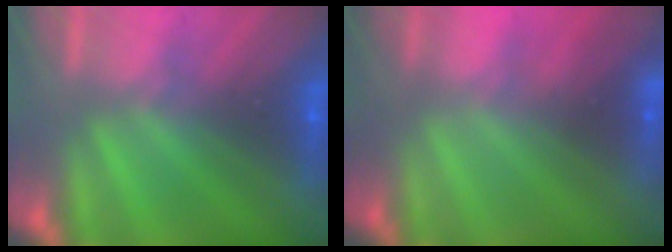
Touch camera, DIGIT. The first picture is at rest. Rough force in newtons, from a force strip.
{"total": 1.9}